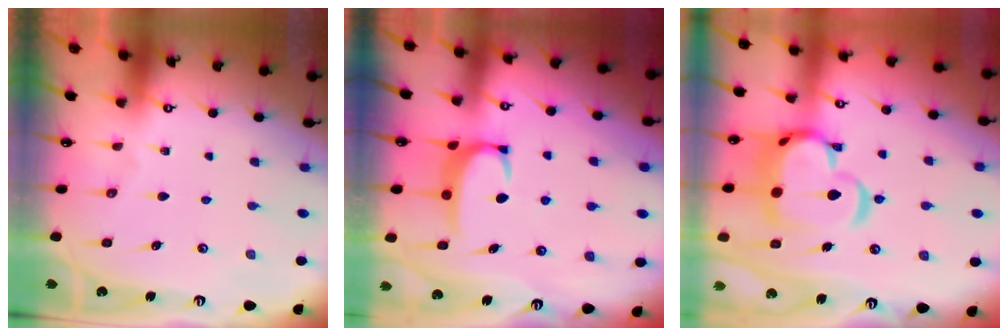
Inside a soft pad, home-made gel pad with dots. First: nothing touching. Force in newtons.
{"total": 2.7, "press": 2.6, "slide": 0.5}
{"total": 11.4, "press": 11.3, "slide": 1.7}